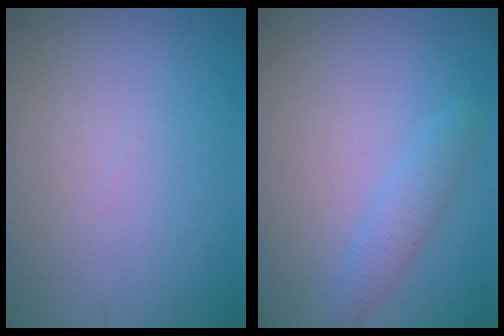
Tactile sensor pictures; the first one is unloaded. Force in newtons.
{"total": 1.9, "press": 1.9, "slide": 0.1}